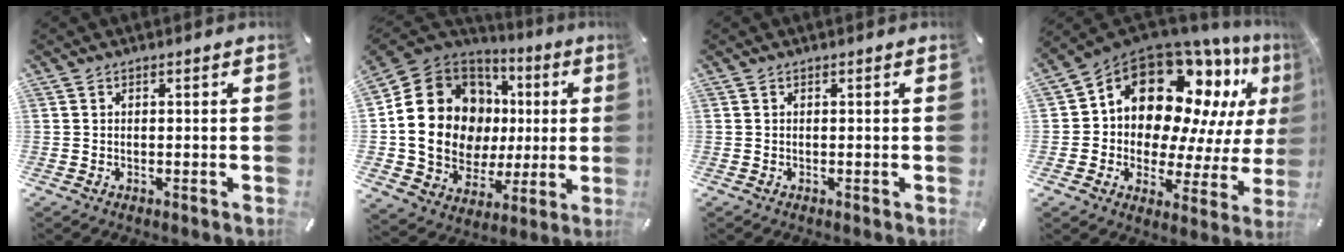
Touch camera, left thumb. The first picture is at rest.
{"total": 20.7, "force": [1.7, 17.1, 11.5], "torque": [-0.219, -0.021, 0.052]}
{"total": 0.0}
{"total": 17.2, "force": [9.6, 11.4, 8.6], "torque": [-0.148, -0.088, 0.171]}